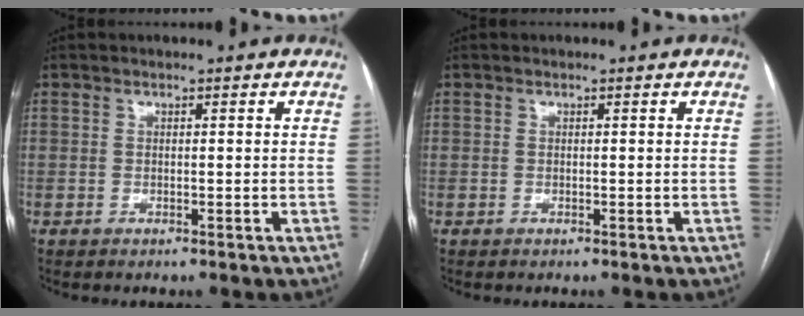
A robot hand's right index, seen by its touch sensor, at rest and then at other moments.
{"total": 0.0}